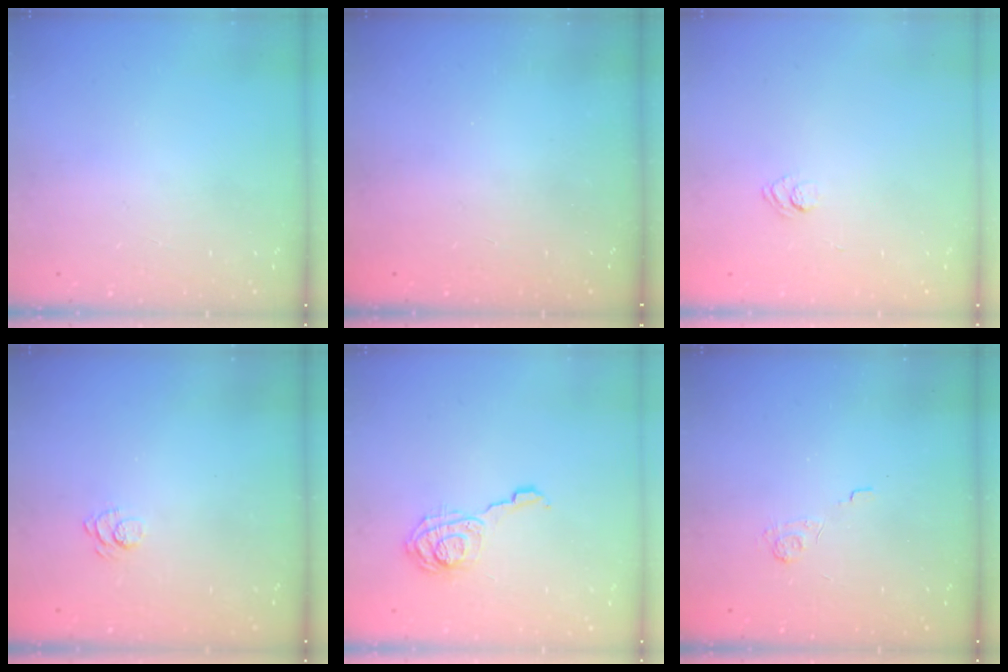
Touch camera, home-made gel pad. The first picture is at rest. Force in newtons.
{"total": 2.3, "press": 2.2, "slide": 0.7}
{"total": 3.2, "press": 3.0, "slide": 1.2}
{"total": 2.1, "press": 1.6, "slide": 1.3}
{"total": 10.2, "press": 10.2, "slide": 0.2}
{"total": 2.0, "press": 1.4, "slide": 1.4}